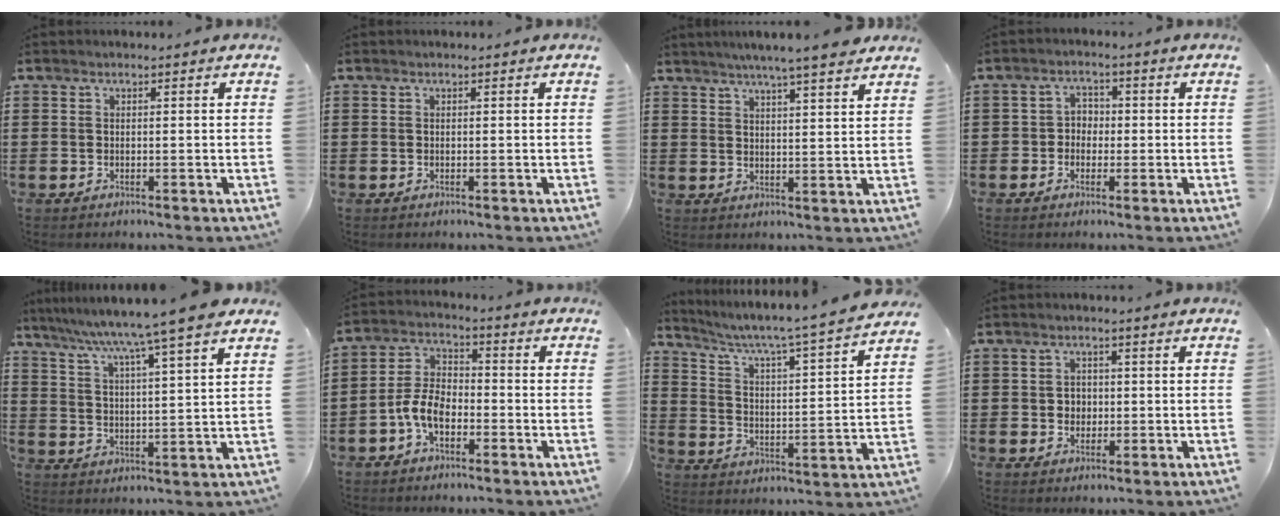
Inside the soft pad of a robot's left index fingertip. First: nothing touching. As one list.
[{"total": 0.0}, {"total": 4.8, "force": [4.3, -0.5, 2.1], "torque": [-0.054, -0.013, 0.073]}, {"total": 2.6, "force": [-0.8, 2.3, 0.9], "torque": [-0.029, 0.011, -0.021]}, {"total": 7.5, "force": [6.2, -1.7, 3.9], "torque": [-0.099, -0.040, 0.098]}, {"total": 5.9, "force": [-2.8, 3.2, 4.1], "torque": [-0.107, 0.003, -0.062]}, {"total": 4.5, "force": [3.9, -0.8, 2.0], "torque": [-0.059, -0.043, 0.053]}, {"total": 2.1, "force": [0.0, 2.0, 0.8], "torque": [-0.023, 0.008, -0.004]}]